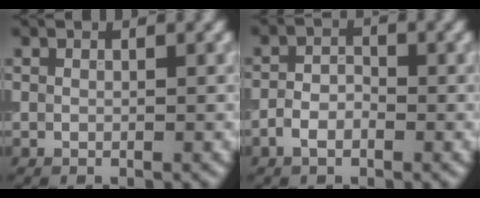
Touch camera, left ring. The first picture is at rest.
{"total": 2.4, "force": [-1.3, 1.4, 1.4], "torque": [-0.027, 0.004, -0.031]}